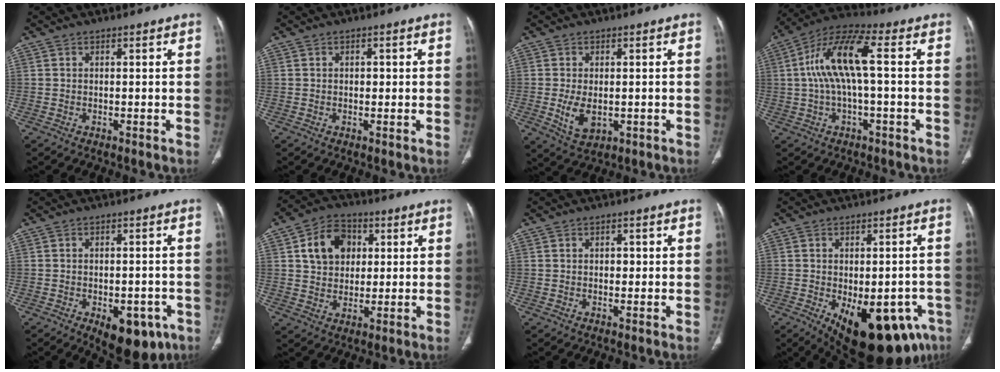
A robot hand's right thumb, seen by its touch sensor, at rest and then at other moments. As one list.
[{"total": 1.3, "force": [0.2, 0.9, 0.9], "torque": [-0.009, 0.002, 0.001]}, {"total": 5.5, "force": [-0.8, 3.3, 4.3], "torque": [-0.077, -0.010, -0.004]}, {"total": 12.3, "force": [0.9, 3.7, 11.7], "torque": [-0.251, 0.039, 0.013]}, {"total": 10.9, "force": [-5.3, 5.8, 7.5], "torque": [-0.071, 0.013, -0.061]}, {"total": 10.6, "force": [2.9, 8.3, 6.0], "torque": [-0.073, 0.001, 0.047]}, {"total": 1.6, "force": [0.2, 1.1, 1.2], "torque": [-0.010, 0.003, 0.002]}, {"total": 20.6, "force": [-8.9, 10.1, 15.6], "torque": [-0.157, 0.002, -0.102]}]